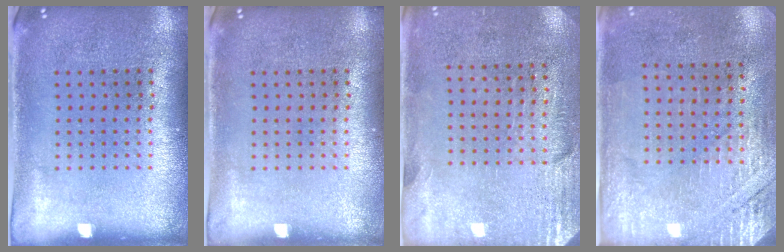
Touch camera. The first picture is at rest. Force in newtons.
{"total": 0.0}
{"total": 2.8, "press": 2.4, "slide": 1.4}
{"total": 2.7, "press": 2.4, "slide": 1.3}